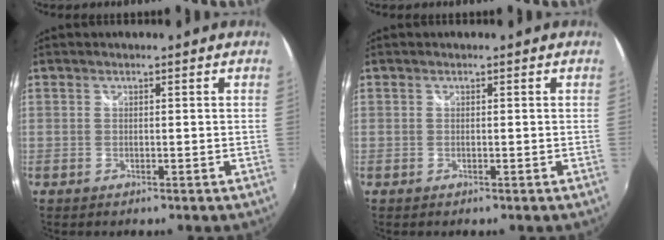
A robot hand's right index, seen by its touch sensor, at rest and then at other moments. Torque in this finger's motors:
{"motor_torque": [0.00, 0.00, 0.00, 0.00]}